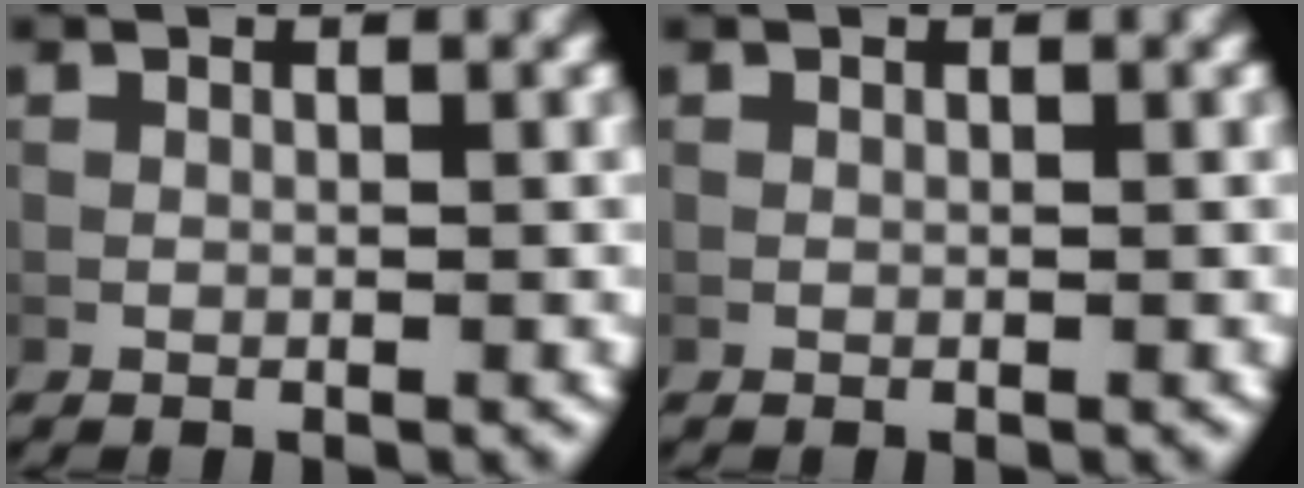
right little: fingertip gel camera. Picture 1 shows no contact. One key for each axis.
{"total": 0.0}